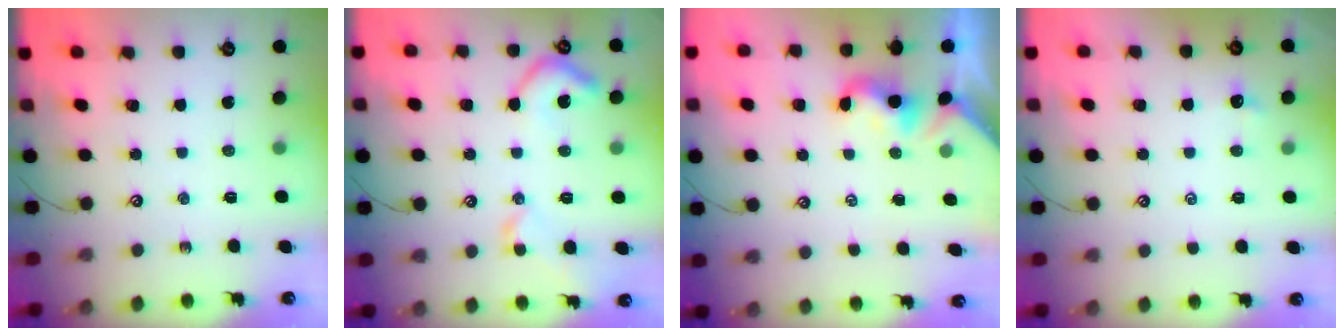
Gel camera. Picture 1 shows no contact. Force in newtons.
{"total": 5.8, "press": 5.6, "slide": 1.2}
{"total": 2.0, "press": 2.0, "slide": 0.4}
{"total": 1.1, "press": 1.0, "slide": 0.4}